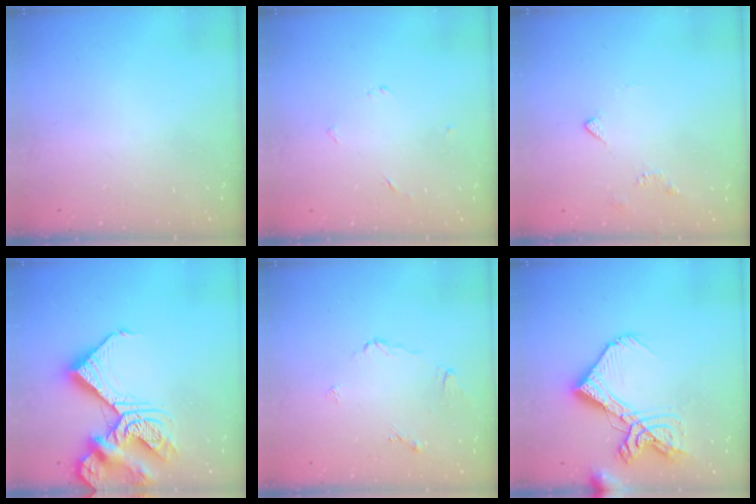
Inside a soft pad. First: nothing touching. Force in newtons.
{"total": 2.7, "press": 2.7, "slide": 0.3}
{"total": 4.2, "press": 4.1, "slide": 0.9}
{"total": 16.5, "press": 16.4, "slide": 2.1}
{"total": 4.7, "press": 4.7, "slide": 0.1}
{"total": 16.2, "press": 16.1, "slide": 1.7}